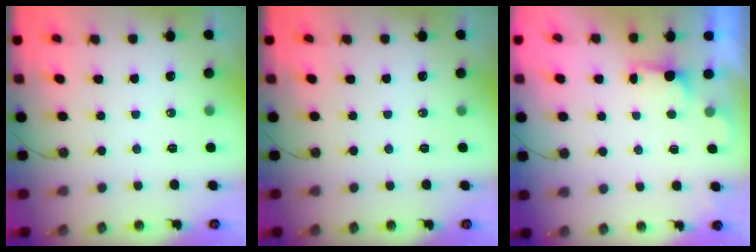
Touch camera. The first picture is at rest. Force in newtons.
{"total": 0.0}
{"total": 0.9, "press": 0.5, "slide": 0.8}